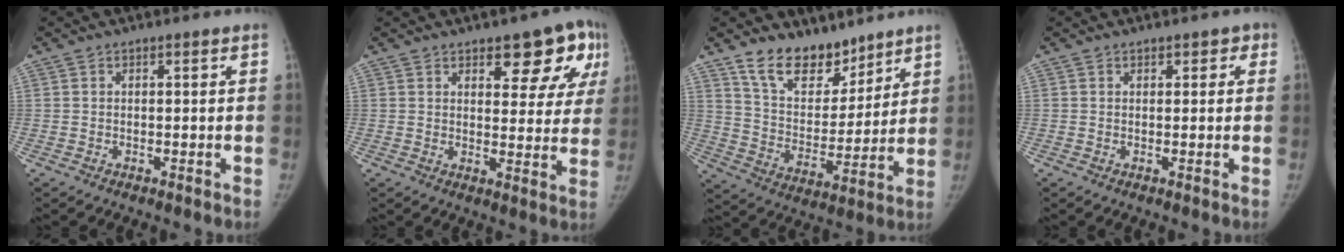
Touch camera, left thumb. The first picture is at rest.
{"total": 11.3, "force": [6.0, 5.0, 8.2], "torque": [-0.051, -0.025, 0.073]}
{"total": 13.7, "force": [10.5, 7.1, 5.0], "torque": [-0.042, -0.075, 0.196]}
{"total": 1.9, "force": [1.0, 1.4, 0.8], "torque": [0.016, 0.001, 0.005]}